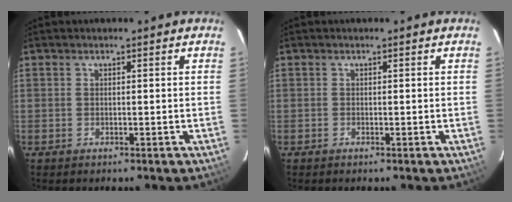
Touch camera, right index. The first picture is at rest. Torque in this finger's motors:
{"motor_torque": [0.01, 0.00, 0.00, -0.01]}